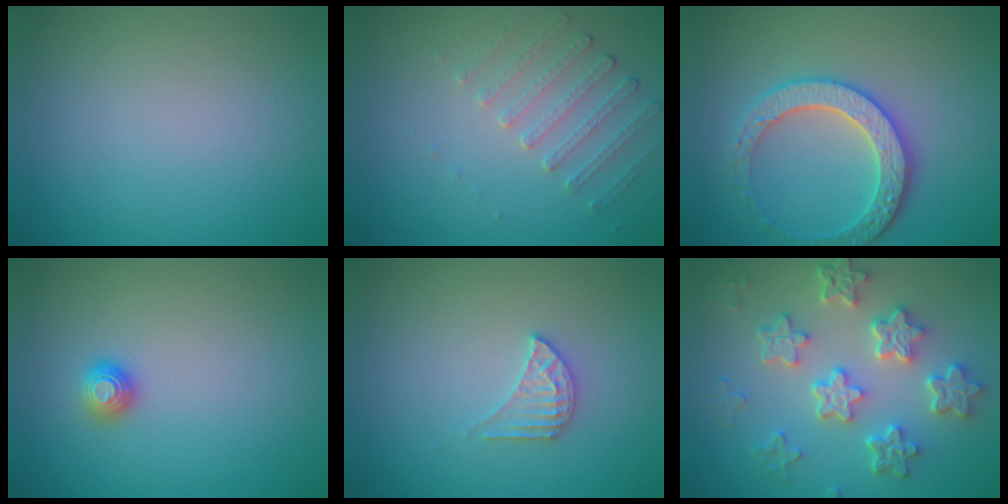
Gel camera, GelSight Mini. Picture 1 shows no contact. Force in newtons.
{"total": 1.9, "press": 1.5, "slide": 1.2}
{"total": 4.0, "press": 3.8, "slide": 1.1}
{"total": 1.1, "press": 1.1, "slide": 0.4}
{"total": 2.1, "press": 2.0, "slide": 0.4}
{"total": 6.5, "press": 5.0, "slide": 4.2}